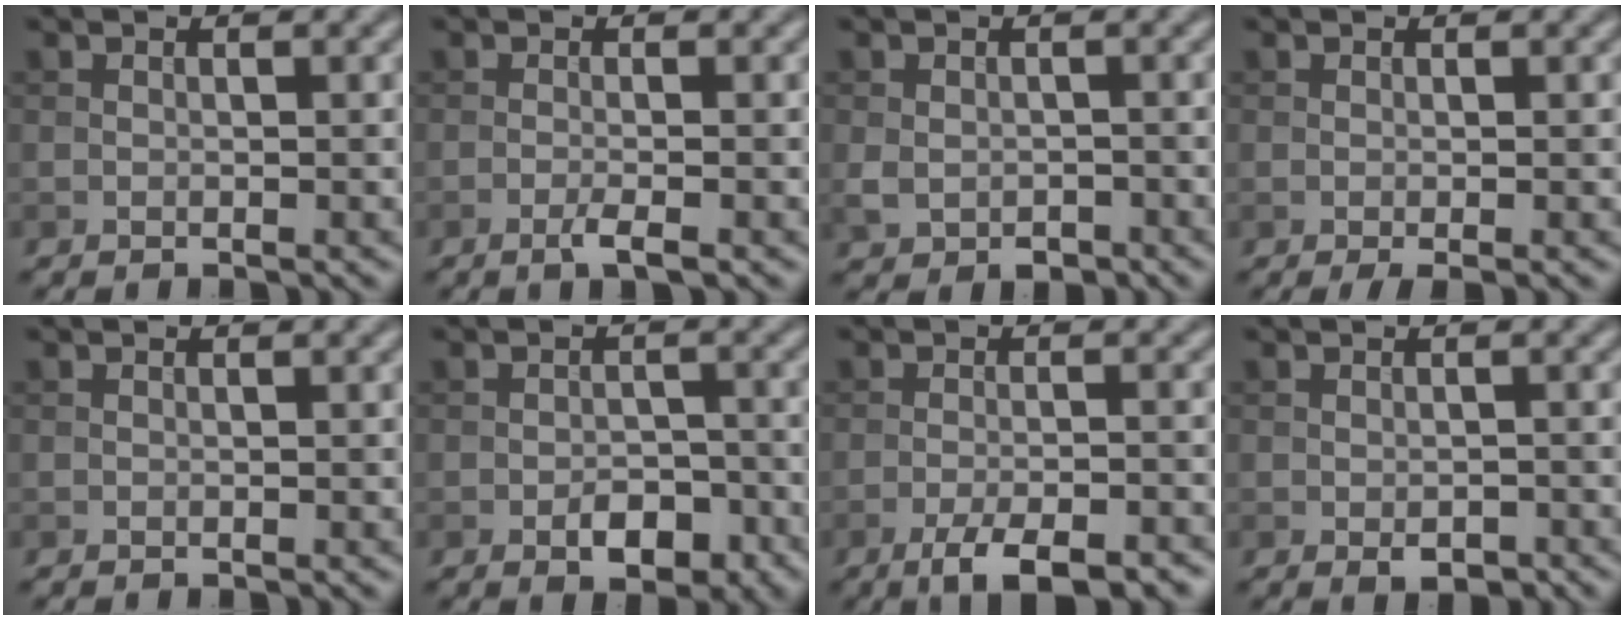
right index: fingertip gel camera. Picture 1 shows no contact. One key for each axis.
{"total": 1.7, "fx": -0.8, "fy": 0.3, "fz": 1.5, "tx": -0.023, "ty": 0.003, "tz": -0.021}
{"total": 2.6, "fx": -1.0, "fy": 1.9, "fz": 1.5, "tx": -0.029, "ty": -0.011, "tz": -0.018}
{"total": 1.1, "fx": -0.3, "fy": 0.2, "fz": 1.1, "tx": -0.020, "ty": -0.007, "tz": -0.005}
{"total": 0.0}
{"total": 3.6, "fx": -1.8, "fy": 2.0, "fz": 2.4, "tx": -0.031, "ty": 0.001, "tz": -0.027}
{"total": 5.8, "fx": -3.9, "fy": 1.6, "fz": 4.0, "tx": -0.066, "ty": -0.004, "tz": -0.060}
{"total": 1.8, "fx": -0.8, "fy": 1.0, "fz": 1.2, "tx": -0.019, "ty": -0.005, "tz": -0.010}